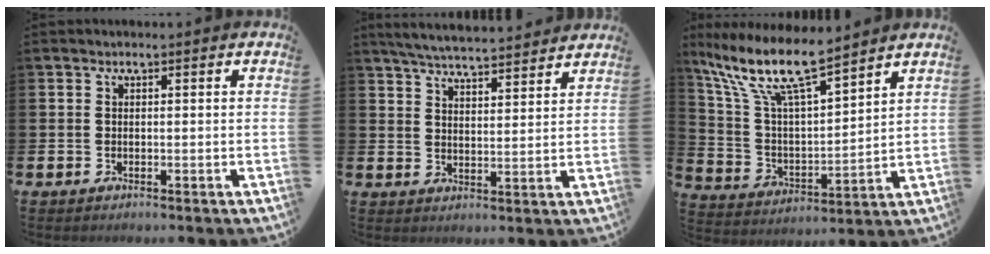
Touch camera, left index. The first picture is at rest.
{"total": 5.6, "force": [5.5, 0.1, 0.9], "torque": [-0.030, -0.036, 0.096]}
{"total": 11.4, "force": [9.4, 1.9, 6.2], "torque": [-0.162, -0.052, 0.161]}